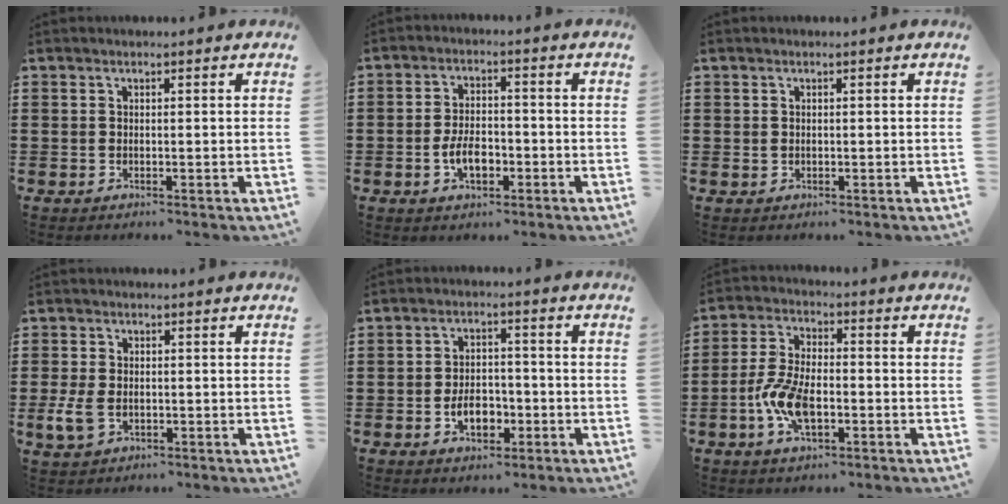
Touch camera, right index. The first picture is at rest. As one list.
[{"total": 5.3, "force": [-1.7, 2.8, 4.1], "torque": [-0.079, -0.002, -0.033]}, {"total": 0.6, "force": [0.2, 0.6, 0.0], "torque": [-0.002, 0.003, 0.004]}, {"total": 3.5, "force": [-0.8, 2.3, 2.5], "torque": [-0.069, -0.007, -0.020]}, {"total": 5.1, "force": [-1.9, 3.1, 3.6], "torque": [-0.050, 0.000, -0.035]}, {"total": 8.3, "force": [-2.5, 3.9, 6.9], "torque": [-0.163, -0.007, -0.049]}]